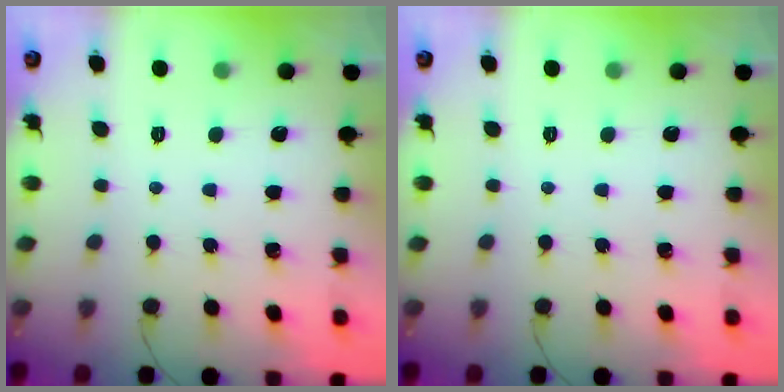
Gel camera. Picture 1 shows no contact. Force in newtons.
{"total": 0.0}